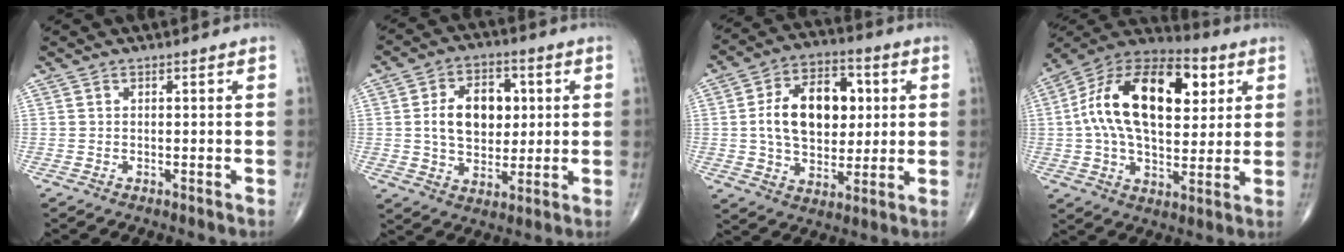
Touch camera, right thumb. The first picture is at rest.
{"total": 12.4, "force": [1.7, 8.5, 8.8], "torque": [-0.112, 0.003, 0.031]}
{"total": 16.9, "force": [2.3, 11.0, 12.6], "torque": [-0.169, 0.009, 0.037]}
{"total": 23.7, "force": [5.3, 13.3, 18.9], "torque": [-0.304, 0.011, 0.078]}